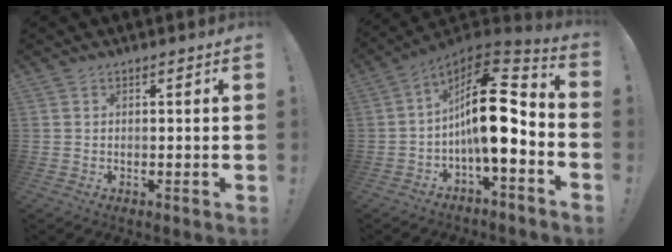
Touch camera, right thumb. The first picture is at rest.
{"total": 19.0, "force": [-0.5, 7.6, 17.3], "torque": [-0.284, 0.002, -0.009]}